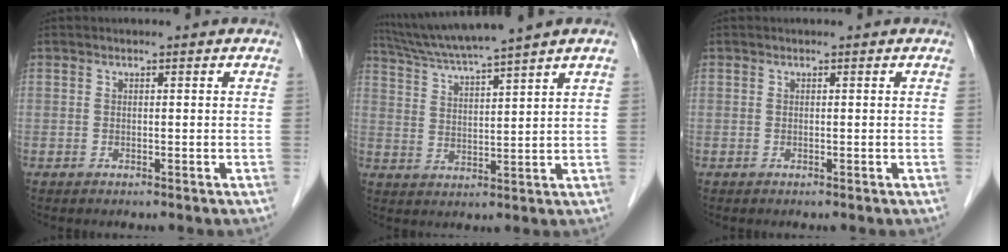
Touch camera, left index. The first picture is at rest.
{"total": 10.5, "force": [8.9, -1.9, 5.2], "torque": [-0.092, 0.014, 0.156]}
{"total": 0.0}